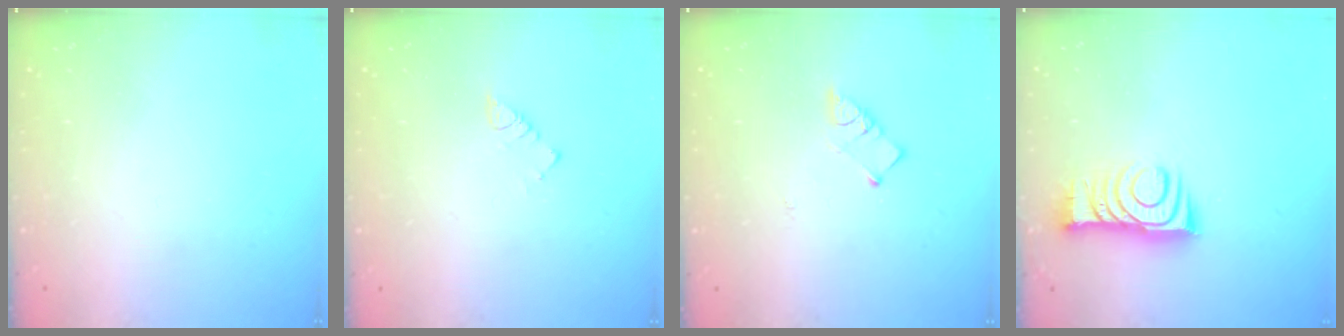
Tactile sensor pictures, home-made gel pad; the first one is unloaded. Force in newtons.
{"total": 3.4, "press": 3.4, "slide": 0.5}
{"total": 3.7, "press": 3.7, "slide": 0.4}
{"total": 10.5, "press": 10.5, "slide": 0.3}